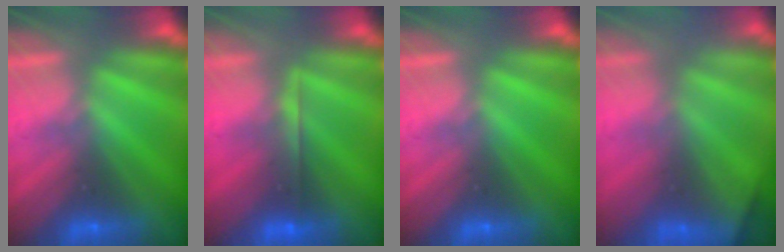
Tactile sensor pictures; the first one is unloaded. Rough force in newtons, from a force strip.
{"total": 2.6}
{"total": 0.0}
{"total": 6.4}